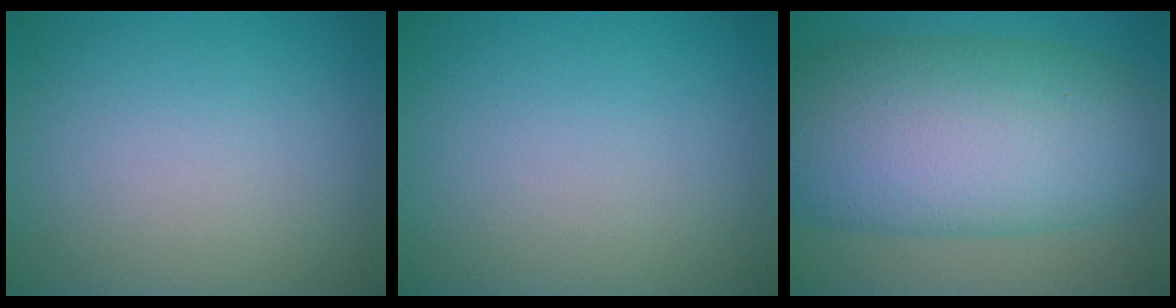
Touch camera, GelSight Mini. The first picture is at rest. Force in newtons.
{"total": 0.0}
{"total": 14.2, "press": 14.2, "slide": 0.1}